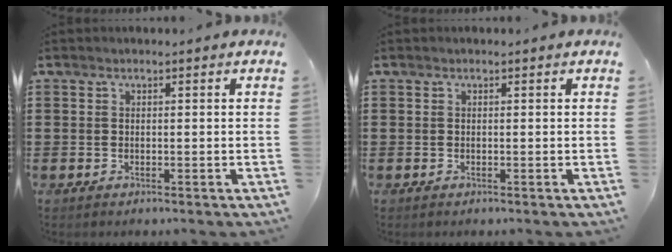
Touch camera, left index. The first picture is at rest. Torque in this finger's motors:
{"motor_torque": [0.00, 0.00, 0.00, 0.00]}